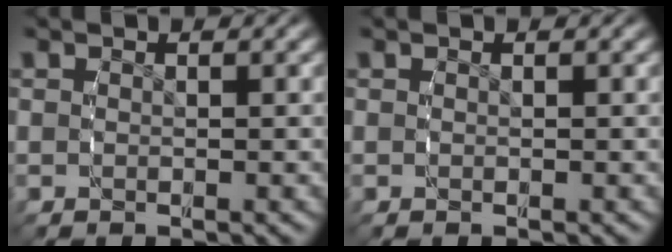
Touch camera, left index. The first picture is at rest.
{"total": 0.0}